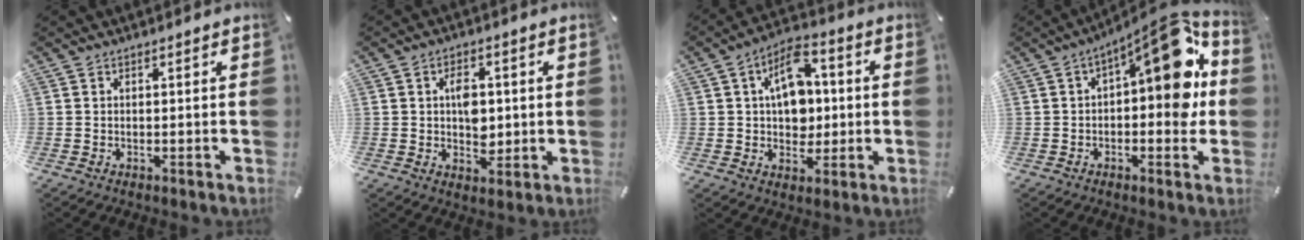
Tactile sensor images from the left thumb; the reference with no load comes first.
{"total": 6.5, "force": [0.6, 4.7, 4.4], "torque": [-0.048, -0.003, 0.004]}
{"total": 11.6, "force": [1.4, 8.6, 7.7], "torque": [-0.120, 0.011, 0.026]}
{"total": 14.9, "force": [4.1, 6.1, 12.9], "torque": [-0.156, -0.038, 0.063]}